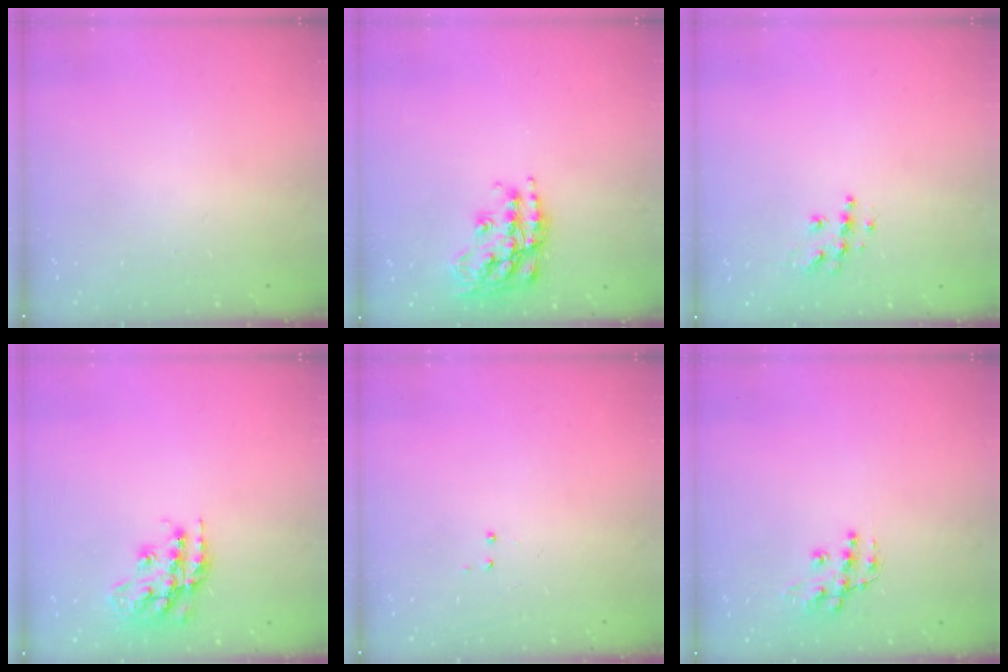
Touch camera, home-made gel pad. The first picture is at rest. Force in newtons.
{"total": 17.4, "press": 17.3, "slide": 1.2}
{"total": 6.4, "press": 6.4, "slide": 0.2}
{"total": 16.5, "press": 16.5, "slide": 1.0}
{"total": 2.9, "press": 2.8, "slide": 0.6}
{"total": 10.8, "press": 10.7, "slide": 0.8}